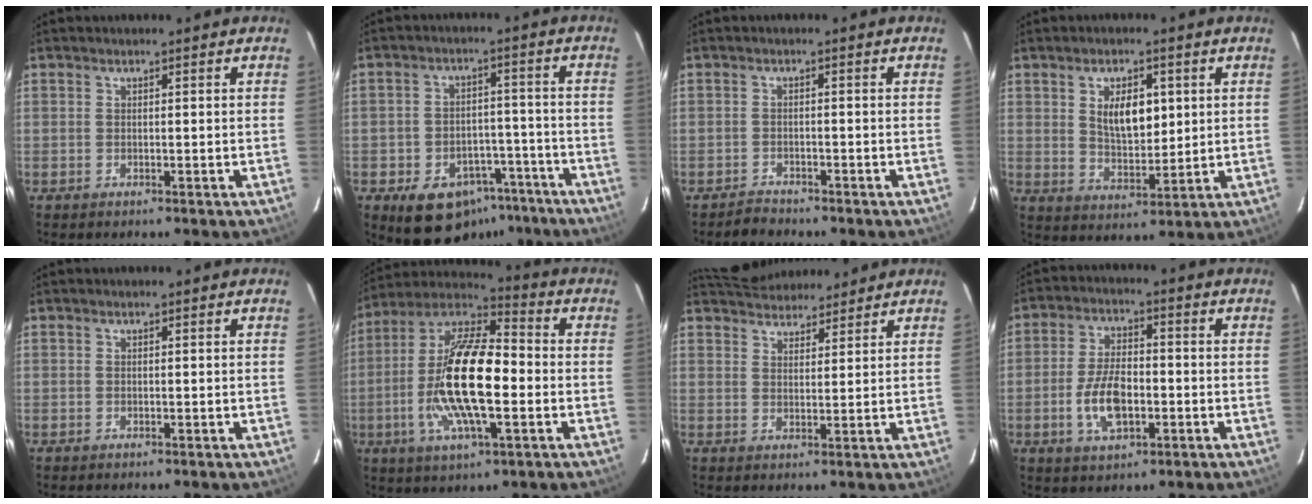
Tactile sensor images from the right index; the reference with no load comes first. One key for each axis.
{"total": 13.0, "fx": -8.3, "fy": 8.7, "fz": 5.0, "tx": -0.098, "ty": 0.034, "tz": -0.085}
{"total": 1.9, "fx": -1.8, "fy": 0.2, "fz": -0.7, "tx": 0.007, "ty": 0.000, "tz": -0.032}
{"total": 7.2, "fx": 2.5, "fy": 3.4, "fz": 5.8, "tx": -0.096, "ty": -0.002, "tz": 0.054}
{"total": 0.0}
{"total": 19.6, "fx": -3.1, "fy": 6.3, "fz": 18.3, "tx": -0.357, "ty": -0.003, "tz": -0.069}
{"total": 6.4, "fx": 6.1, "fy": 1.8, "fz": 0.5, "tx": -0.006, "ty": 0.019, "tz": 0.094}
{"total": 4.6, "fx": -1.2, "fy": 2.7, "fz": 3.5, "tx": -0.068, "ty": 0.001, "tz": -0.018}